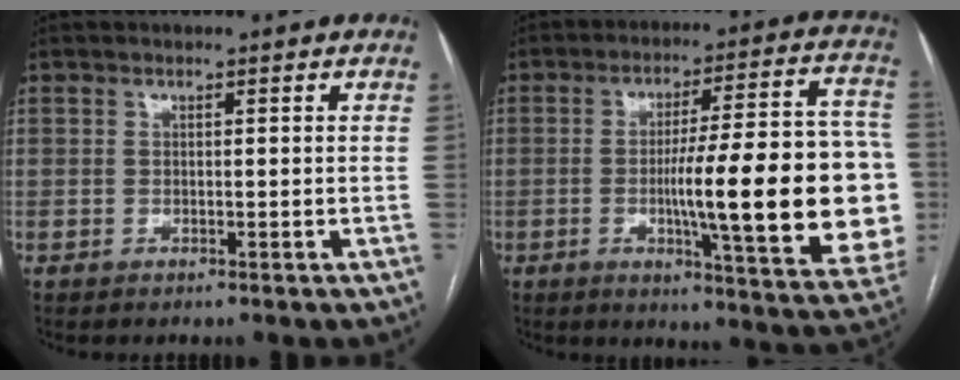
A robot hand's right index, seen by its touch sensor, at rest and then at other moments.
{"total": 23.9, "force": [-2.9, 3.1, 23.5], "torque": [-0.245, 0.020, -0.031]}